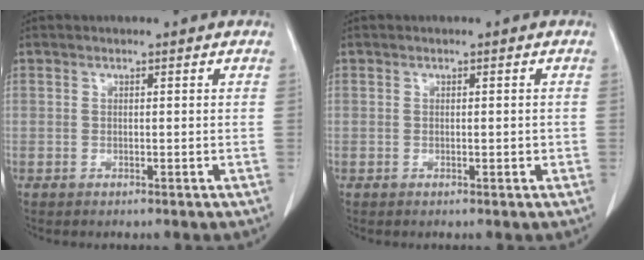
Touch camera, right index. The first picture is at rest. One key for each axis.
{"total": 1.1, "fx": -0.1, "fy": 0.4, "fz": 1.0, "tx": -0.017, "ty": 0.000, "tz": 0.001}